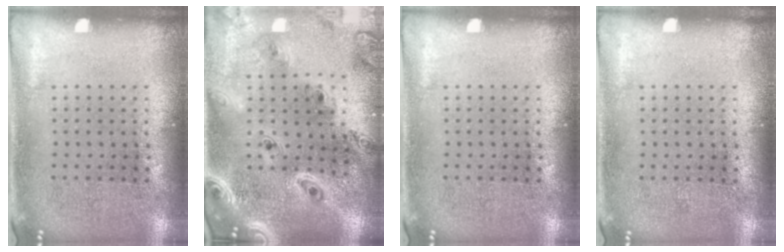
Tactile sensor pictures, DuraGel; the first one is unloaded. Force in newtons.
{"total": 2.5, "press": 2.2, "slide": 1.2}
{"total": 0.0}
{"total": 0.0}